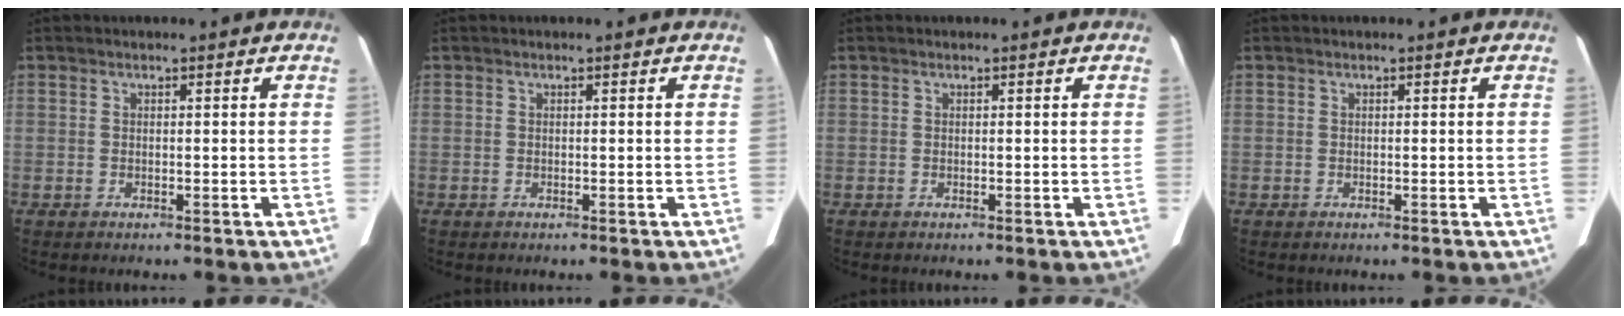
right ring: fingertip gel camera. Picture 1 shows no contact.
{"total": 0.0}
{"total": 0.0}
{"total": 0.0}